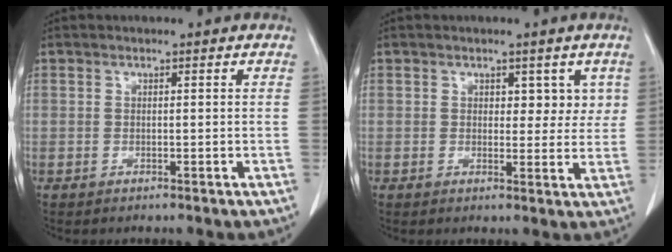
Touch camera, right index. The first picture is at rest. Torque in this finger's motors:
{"motor_torque": [0.02, 0.00, 0.03, -0.01]}